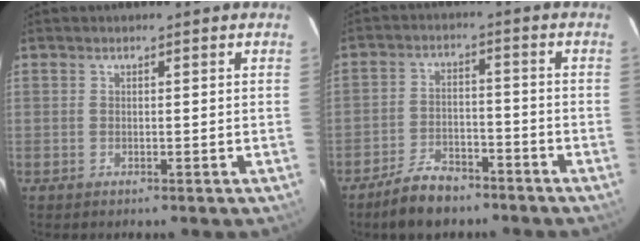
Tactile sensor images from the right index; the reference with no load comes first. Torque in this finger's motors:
{"motor_torque": [0.73, -0.61, 0.17, -0.01]}